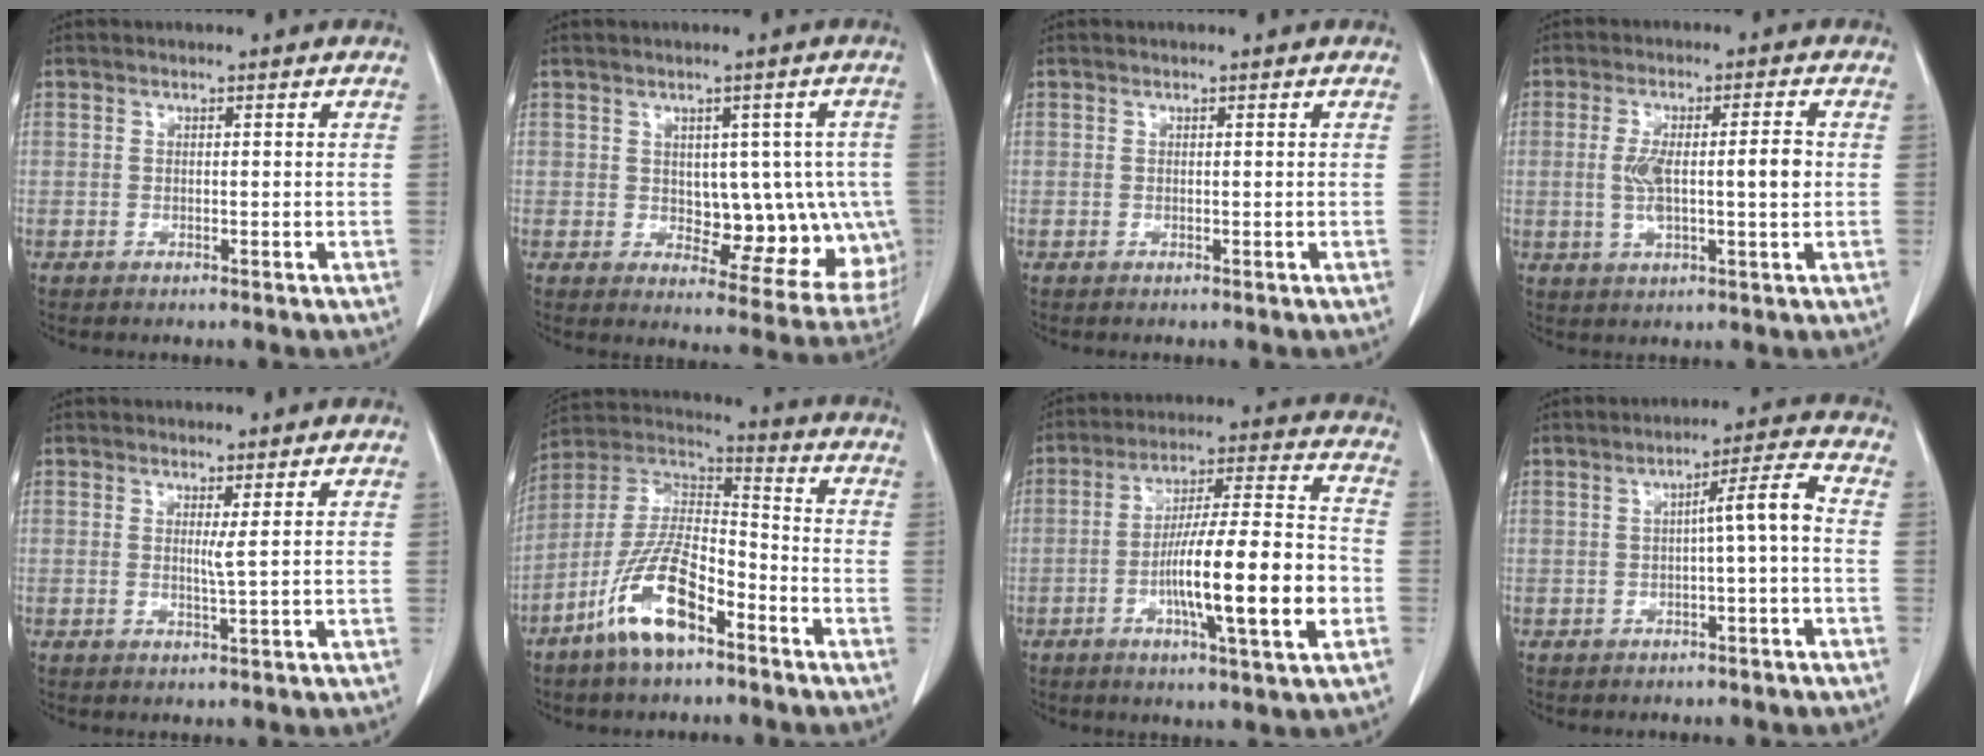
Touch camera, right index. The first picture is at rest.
{"total": 11.2, "force": [0.0, 6.4, 9.2], "torque": [-0.090, 0.014, 0.019]}
{"total": 0.0}
{"total": 8.0, "force": [0.1, 1.8, 7.8], "torque": [-0.145, 0.011, 0.004]}
{"total": 1.3, "force": [0.5, -0.5, 1.0], "torque": [-0.026, -0.008, 0.009]}
{"total": 13.6, "force": [-7.7, 4.1, 10.5], "torque": [-0.216, 0.001, -0.144]}
{"total": 16.8, "force": [-4.4, 1.1, 16.2], "torque": [-0.272, 0.003, -0.072]}
{"total": 4.9, "force": [-0.7, -0.3, 4.8], "torque": [-0.071, 0.016, -0.011]}